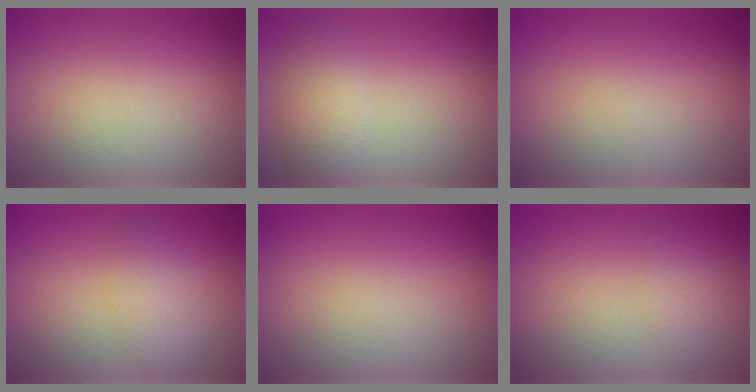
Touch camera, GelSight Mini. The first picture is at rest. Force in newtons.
{"total": 3.2, "press": 3.2, "slide": 0.1}
{"total": 0.0}
{"total": 3.1, "press": 3.1, "slide": 0.1}
{"total": 0.0}
{"total": 1.8, "press": 1.8, "slide": 0.0}